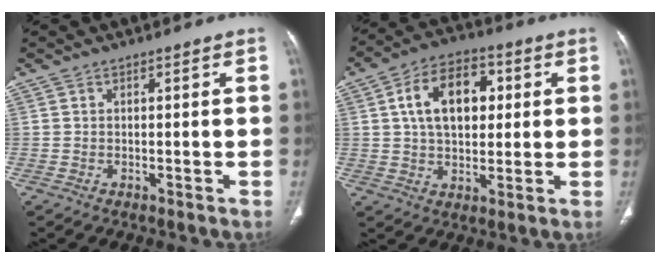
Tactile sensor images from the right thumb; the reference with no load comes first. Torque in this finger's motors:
{"motor_torque": [0.48, 3.12, 1.31, -0.43, 0.43]}